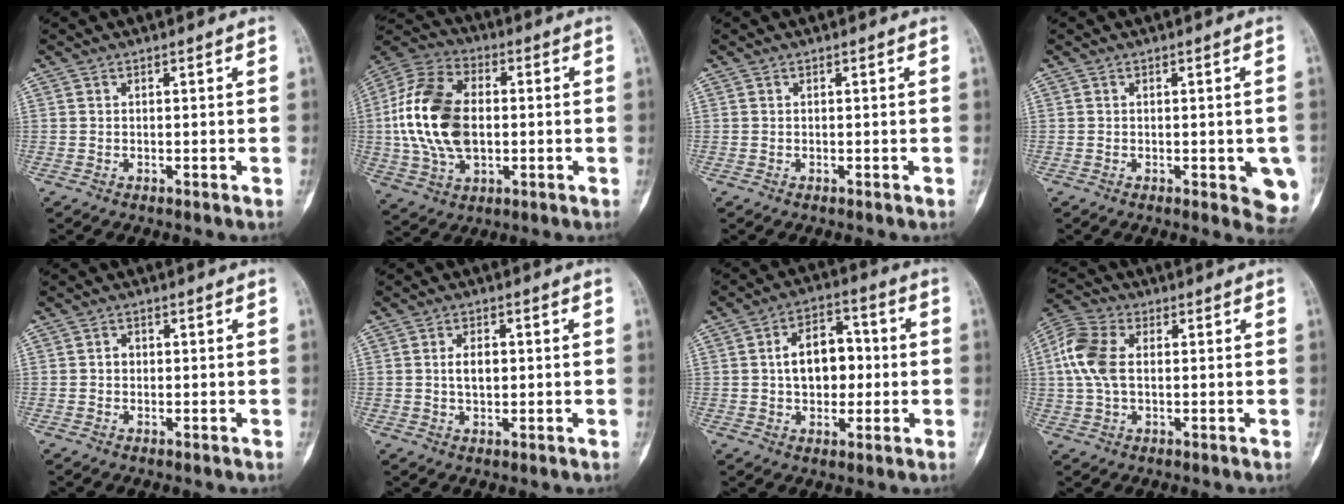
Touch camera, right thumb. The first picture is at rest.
{"total": 18.7, "force": [0.0, 12.0, 14.4], "torque": [-0.277, 0.015, 0.002]}
{"total": 0.0}
{"total": 6.6, "force": [-1.6, 2.5, 5.9], "torque": [-0.040, -0.008, -0.018]}
{"total": 1.4, "force": [0.0, 1.3, 0.7], "torque": [-0.004, 0.004, -0.002]}
{"total": 3.8, "force": [0.3, 2.3, 3.0], "torque": [-0.046, 0.001, 0.004]}
{"total": 10.8, "force": [0.4, 7.1, 8.1], "torque": [-0.095, 0.022, 0.002]}
{"total": 9.8, "force": [1.0, 6.2, 7.6], "torque": [-0.173, 0.020, 0.017]}